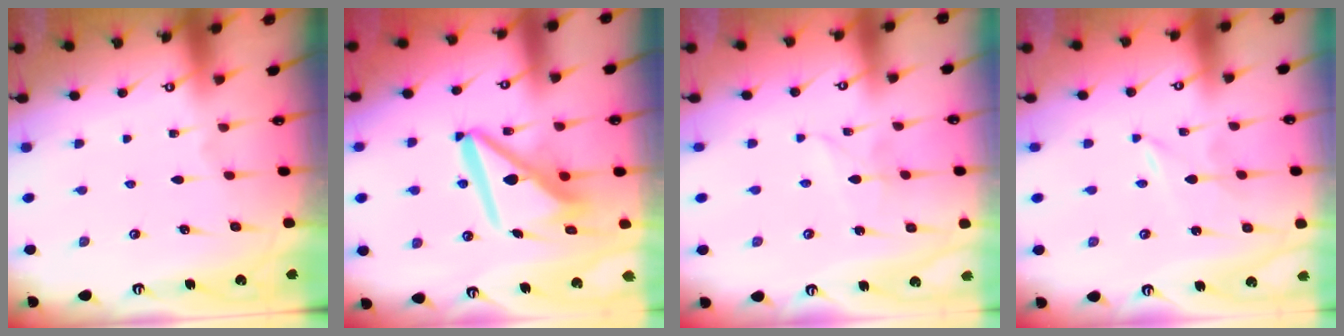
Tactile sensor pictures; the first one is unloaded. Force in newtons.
{"total": 12.1, "press": 12.1, "slide": 1.4}
{"total": 2.3, "press": 2.3, "slide": 0.0}
{"total": 0.0}